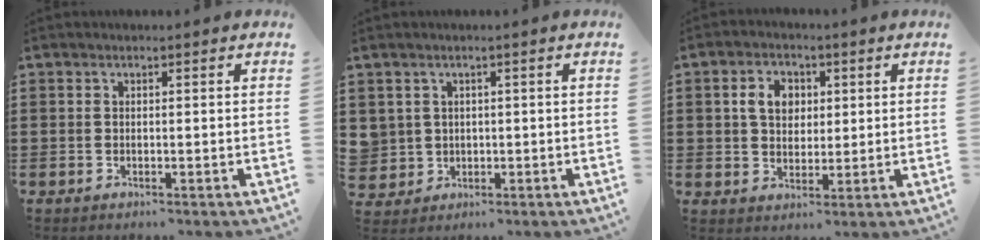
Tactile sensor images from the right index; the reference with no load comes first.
{"total": 2.5, "force": [0.8, 2.3, -0.1], "torque": [-0.012, 0.012, 0.013]}
{"total": 5.2, "force": [1.2, 3.9, 3.2], "torque": [-0.069, 0.013, 0.017]}